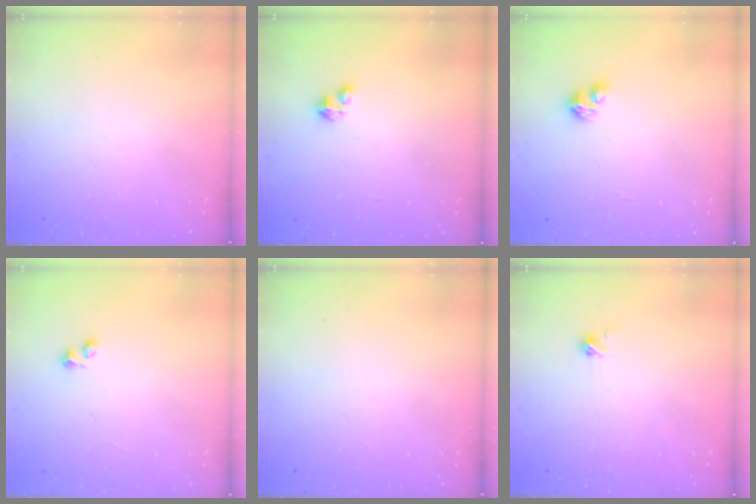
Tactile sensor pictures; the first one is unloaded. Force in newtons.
{"total": 2.1, "press": 2.1, "slide": 0.3}
{"total": 4.6, "press": 4.6, "slide": 0.5}
{"total": 1.6, "press": 1.4, "slide": 0.6}
{"total": 0.0}
{"total": 0.0}